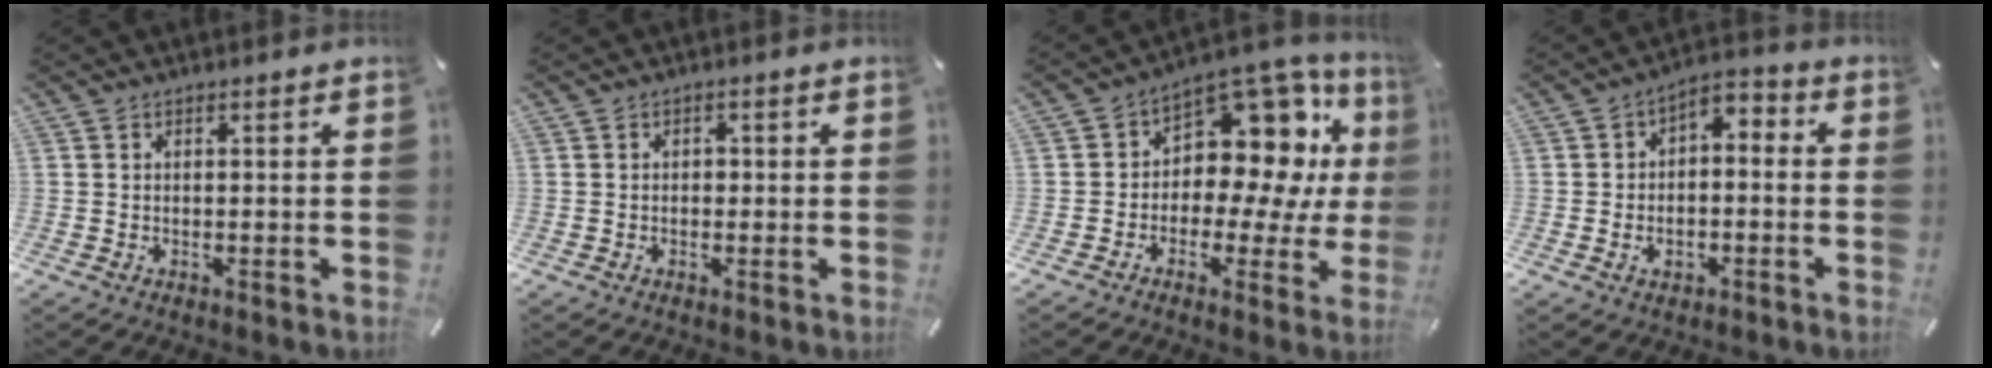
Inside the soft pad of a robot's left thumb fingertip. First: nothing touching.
{"total": 1.0, "force": [-0.1, 0.8, 0.5], "torque": [-0.010, 0.004, -0.003]}
{"total": 13.0, "force": [4.1, 8.9, 8.5], "torque": [-0.113, -0.051, 0.072]}
{"total": 5.4, "force": [-1.9, 4.0, 3.1], "torque": [-0.038, 0.008, -0.039]}